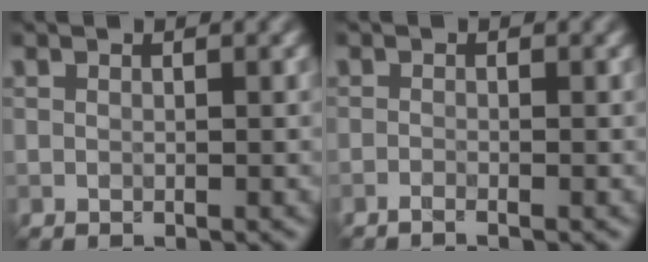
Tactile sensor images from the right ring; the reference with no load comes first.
{"total": 0.9, "force": [-0.7, 0.0, 0.5], "torque": [-0.015, 0.000, -0.018]}